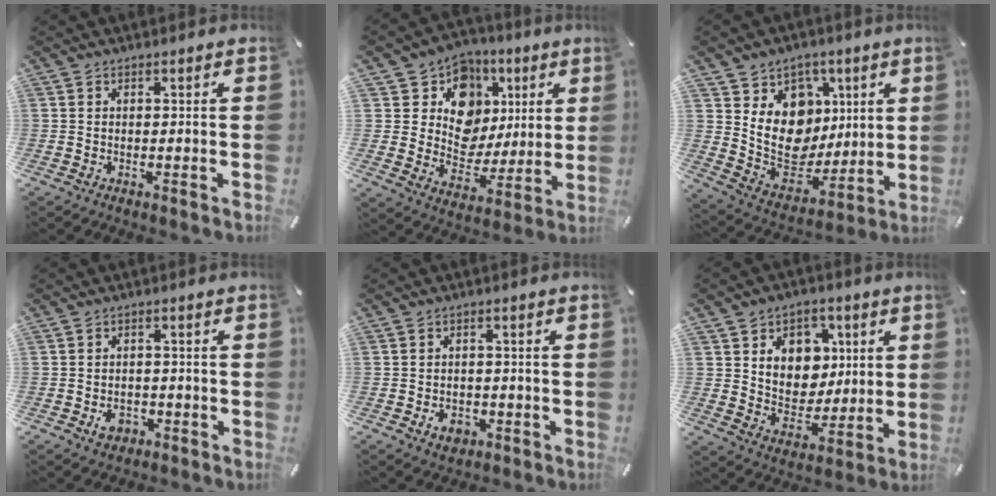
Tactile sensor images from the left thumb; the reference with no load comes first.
{"total": 14.1, "force": [4.5, 12.5, 4.7], "torque": [-0.059, -0.041, 0.088]}
{"total": 14.8, "force": [3.2, 13.1, 6.1], "torque": [-0.097, -0.038, 0.070]}
{"total": 4.5, "force": [-1.8, 3.5, 2.3], "torque": [-0.036, 0.003, -0.033]}
{"total": 4.6, "force": [-1.8, 3.4, 2.4], "torque": [-0.046, 0.002, -0.036]}
{"total": 10.8, "force": [3.7, 9.5, 3.6], "torque": [-0.053, -0.019, 0.071]}